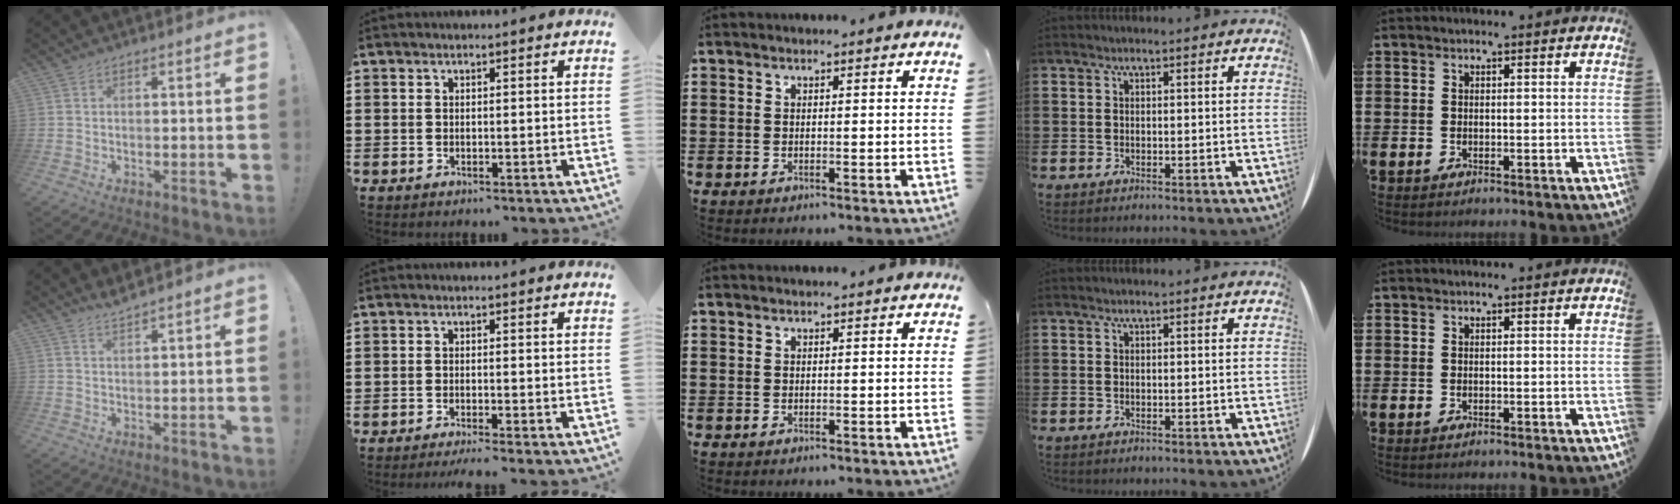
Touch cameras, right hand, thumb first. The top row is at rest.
{"thumb": {"total": 2.3, "force": [2.1, -0.5, 0.8], "torque": [-0.010, -0.016, 0.035]}, "index": {"total": 1.2, "force": [-1.0, -0.2, 0.6], "torque": [-0.009, -0.002, -0.019]}}